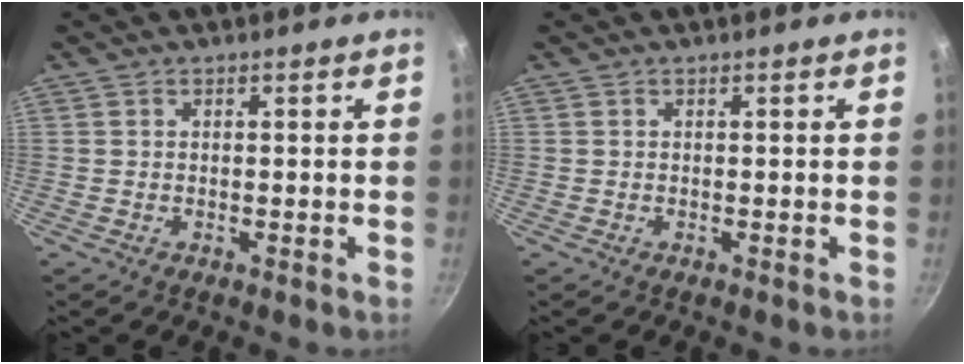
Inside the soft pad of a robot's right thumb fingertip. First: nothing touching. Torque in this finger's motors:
{"motor_torque": [-0.07, 0.07, 0.01, 0.00, 0.02]}